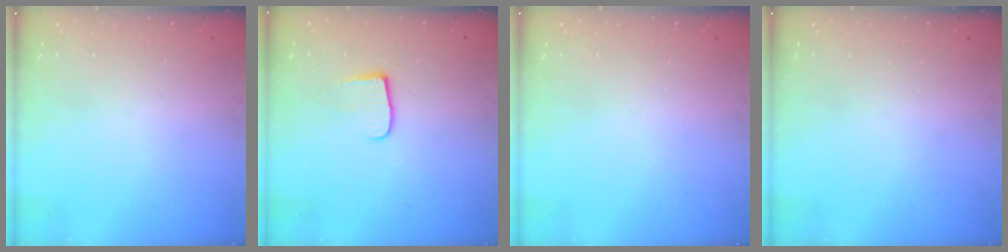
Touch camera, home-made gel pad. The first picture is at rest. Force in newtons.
{"total": 6.6, "press": 6.6, "slide": 0.6}
{"total": 0.0}
{"total": 0.0}